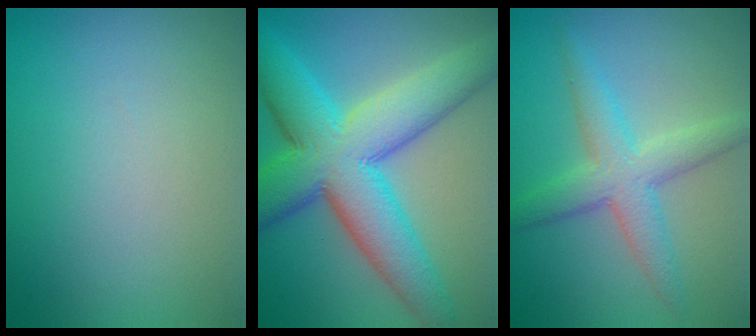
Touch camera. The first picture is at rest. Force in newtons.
{"total": 11.8, "press": 11.8, "slide": 0.0}
{"total": 4.4, "press": 4.4, "slide": 0.0}